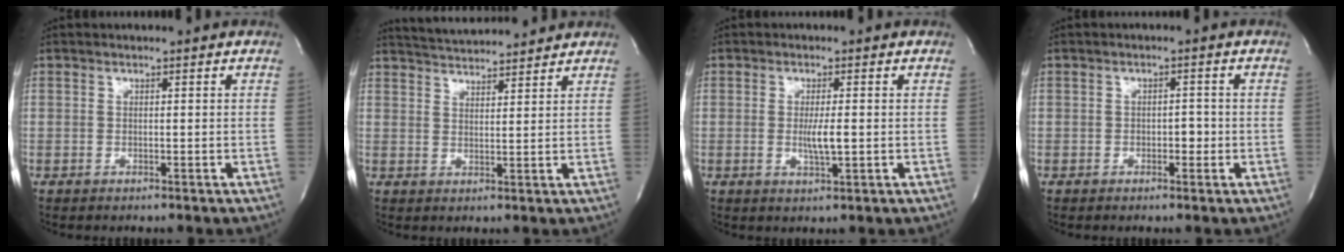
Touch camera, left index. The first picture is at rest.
{"total": 9.3, "force": [8.9, 0.7, 2.5], "torque": [-0.052, 0.021, 0.138]}
{"total": 3.3, "force": [-0.4, 0.3, 3.3], "torque": [-0.063, -0.006, -0.004]}
{"total": 1.9, "force": [-0.6, 1.1, 1.4], "torque": [-0.016, 0.004, -0.009]}